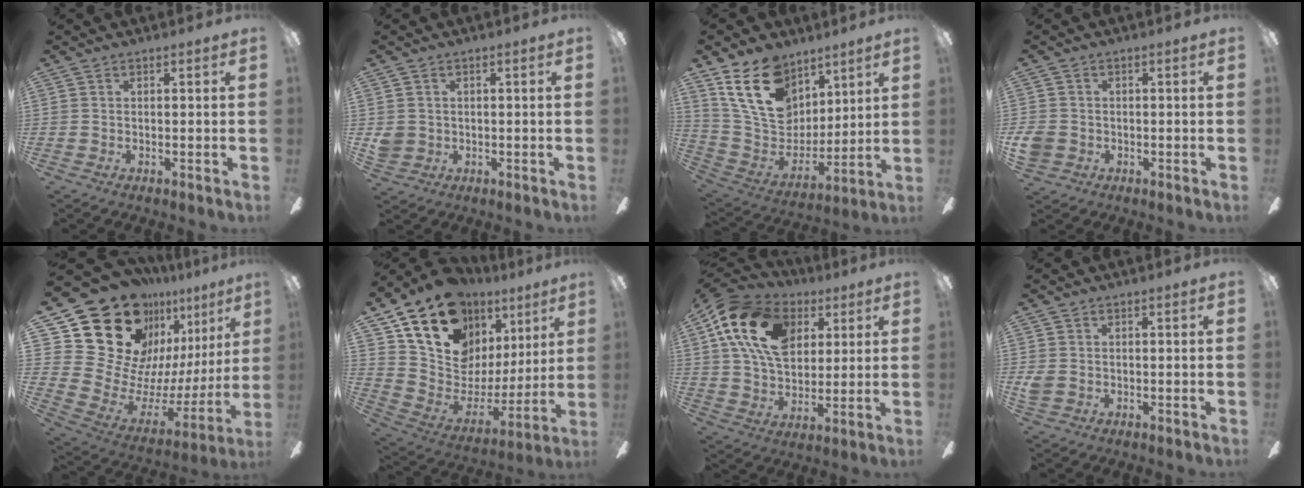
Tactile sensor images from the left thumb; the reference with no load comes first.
{"total": 3.3, "force": [0.2, 3.2, 0.8], "torque": [-0.011, 0.005, 0.007]}
{"total": 20.8, "force": [11.6, 13.8, 10.4], "torque": [-0.201, -0.050, 0.216]}
{"total": 4.3, "force": [-0.7, 3.9, 1.6], "torque": [-0.042, 0.008, -0.011]}
{"total": 29.3, "force": [19.0, 17.7, 13.6], "torque": [-0.242, -0.140, 0.384]}
{"total": 19.1, "force": [13.0, 11.6, 7.8], "torque": [-0.154, -0.082, 0.246]}
{"total": 19.5, "force": [7.6, 13.2, 12.1], "torque": [-0.231, 0.004, 0.140]}
{"total": 2.5, "force": [0.0, 2.1, 1.3], "torque": [-0.023, 0.006, 0.002]}